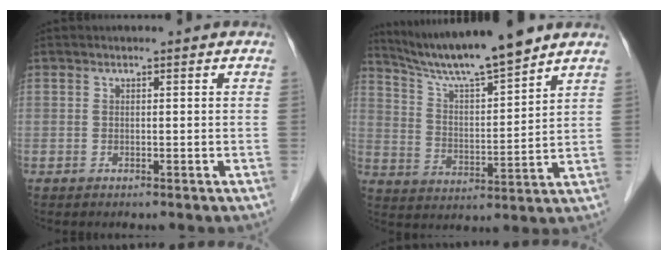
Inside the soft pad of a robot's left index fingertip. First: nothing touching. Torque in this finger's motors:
{"motor_torque": [0.28, -0.18, 0.21, 0.05]}